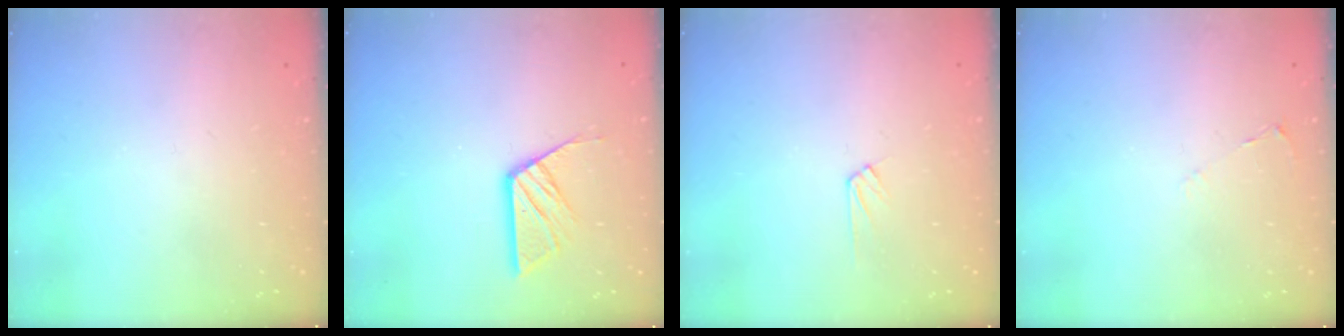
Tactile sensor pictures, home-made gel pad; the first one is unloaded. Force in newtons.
{"total": 9.1, "press": 9.1, "slide": 0.4}
{"total": 4.6, "press": 4.6, "slide": 0.6}
{"total": 2.4, "press": 2.3, "slide": 0.4}